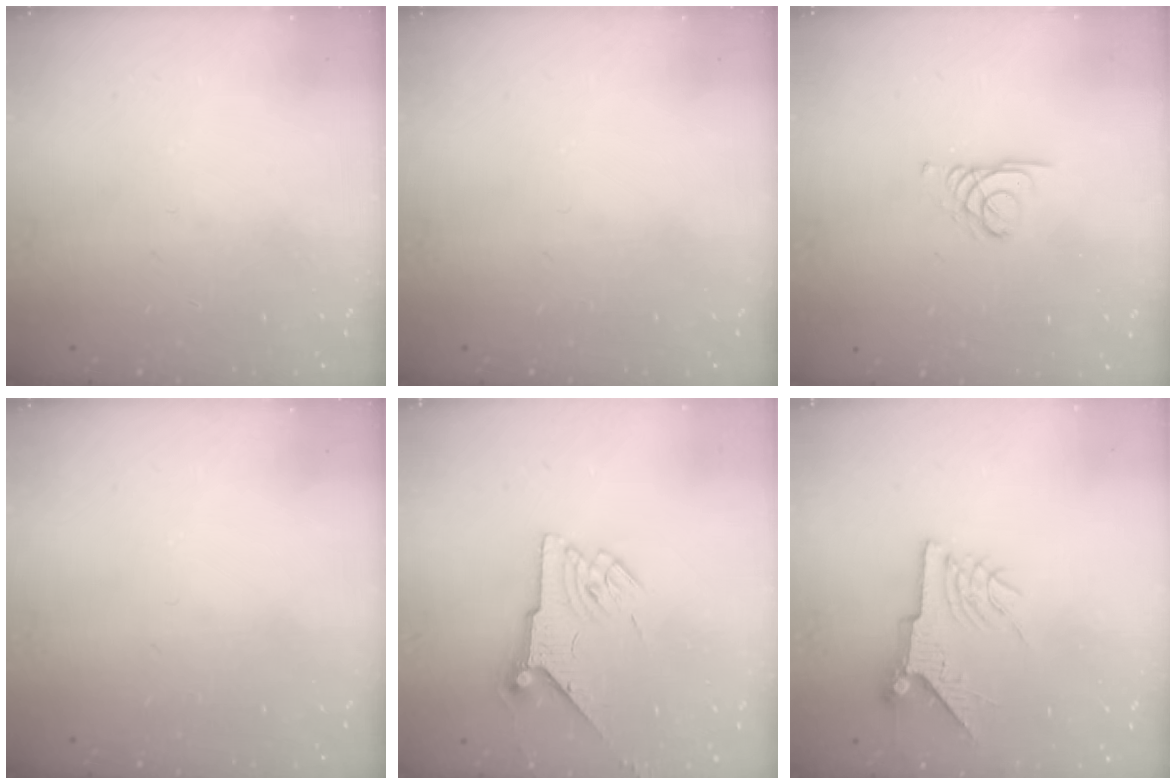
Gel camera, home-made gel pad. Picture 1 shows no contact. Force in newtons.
{"total": 0.0}
{"total": 1.7, "press": 1.7, "slide": 0.2}
{"total": 0.0}
{"total": 6.5, "press": 6.4, "slide": 0.9}
{"total": 7.2, "press": 7.2, "slide": 0.9}